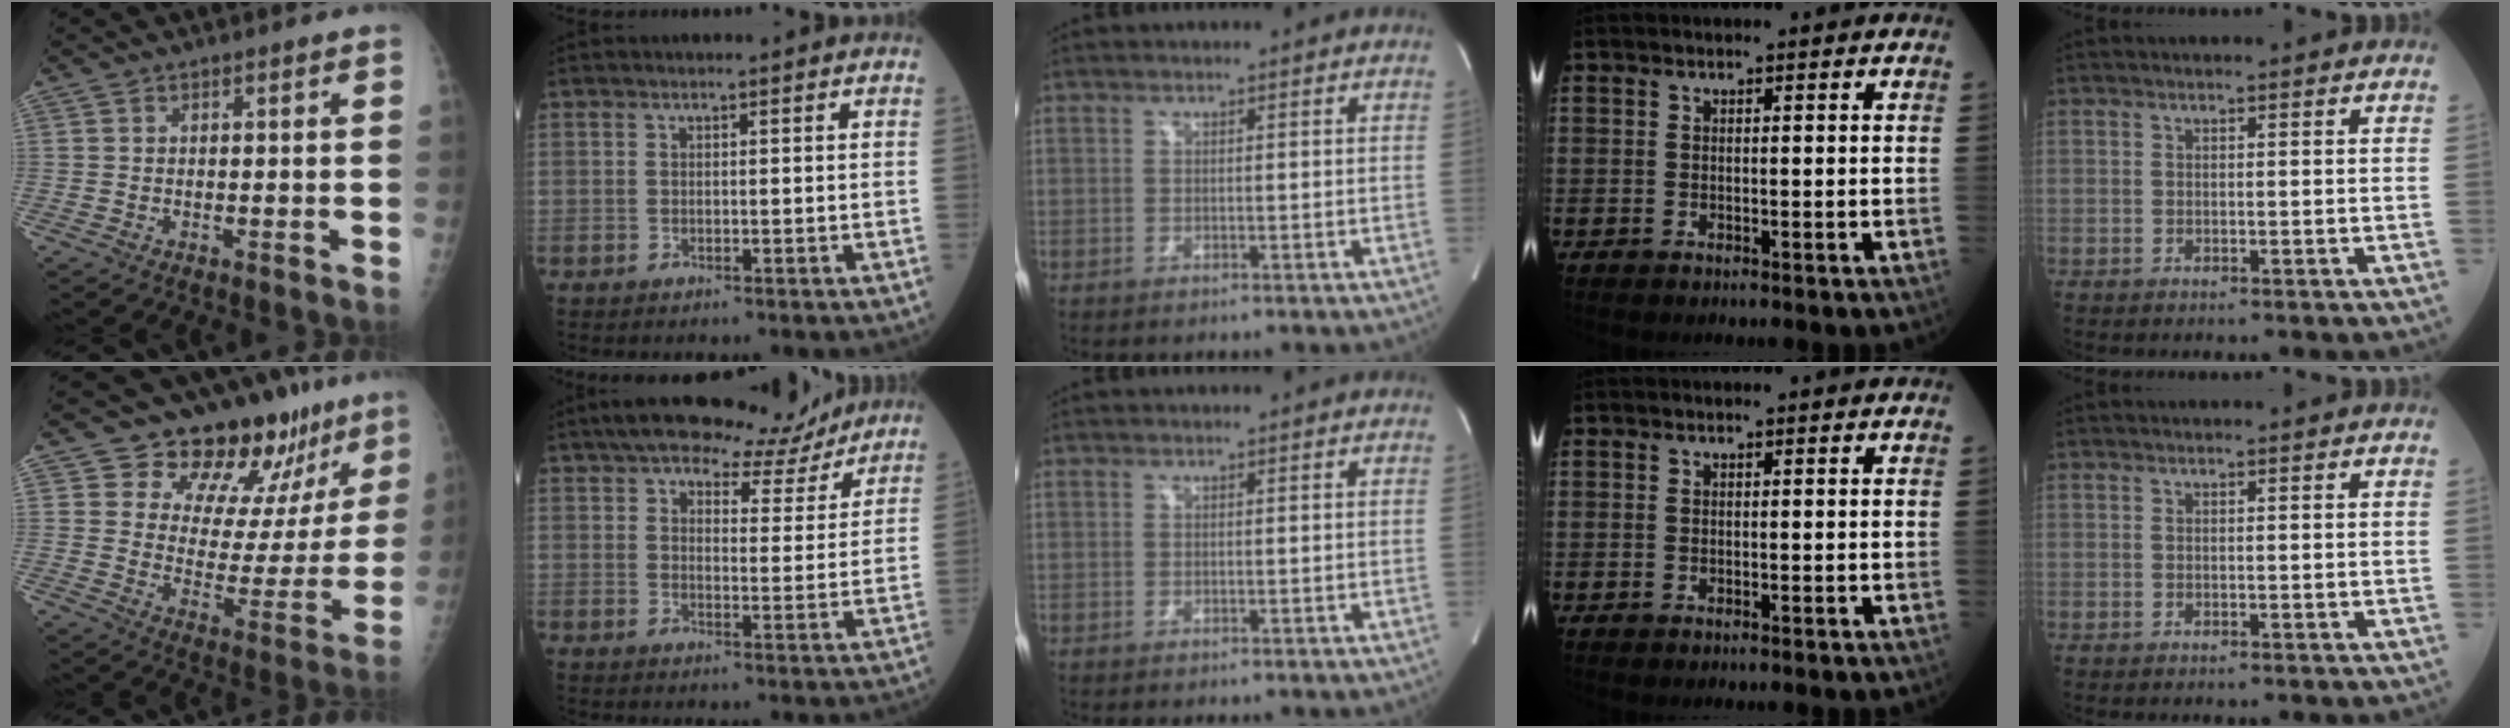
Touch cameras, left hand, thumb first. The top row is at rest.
{"thumb": {"total": 16.8, "force": [13.0, 8.0, 7.1], "torque": [-0.034, -0.089, 0.174]}, "index": {"total": 11.7, "force": [10.4, 3.2, 4.1], "torque": [-0.051, 0.008, 0.135]}}